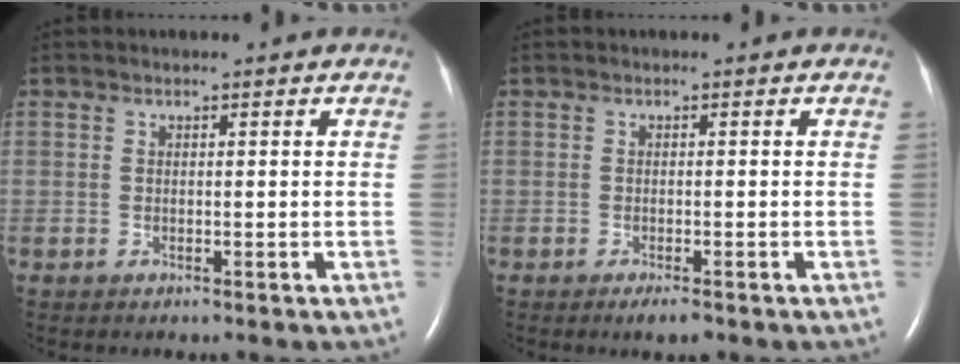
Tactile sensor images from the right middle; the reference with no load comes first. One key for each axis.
{"total": 2.1, "fx": -1.4, "fy": 0.4, "fz": 1.5, "tx": -0.022, "ty": -0.004, "tz": -0.019}